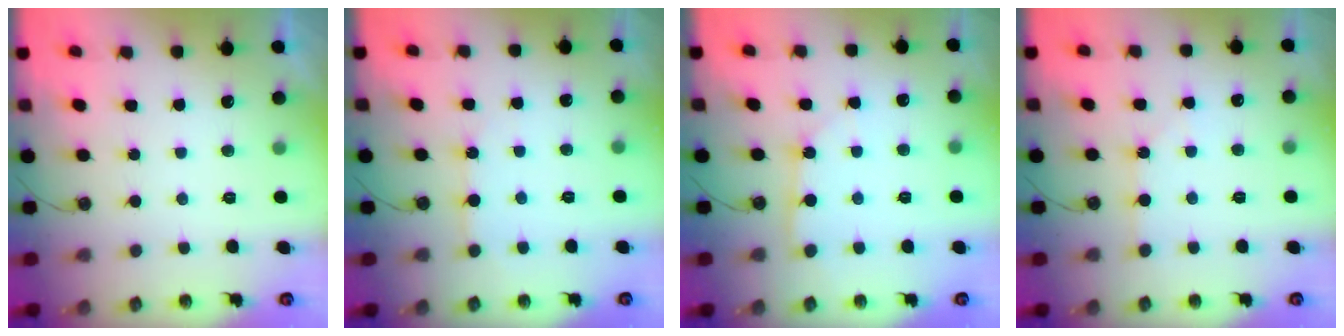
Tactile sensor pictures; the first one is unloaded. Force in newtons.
{"total": 5.0, "press": 5.0, "slide": 0.3}
{"total": 3.8, "press": 3.8, "slide": 0.3}
{"total": 1.5, "press": 1.5, "slide": 0.2}